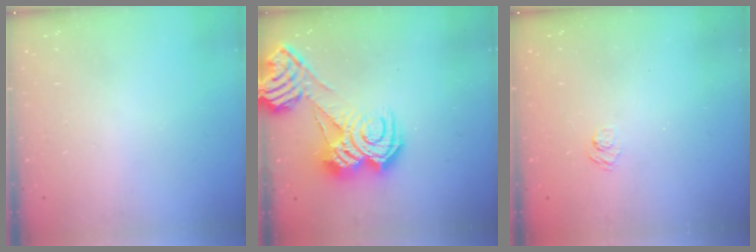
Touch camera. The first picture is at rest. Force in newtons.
{"total": 12.3, "press": 12.2, "slide": 1.2}
{"total": 2.4, "press": 2.0, "slide": 1.3}